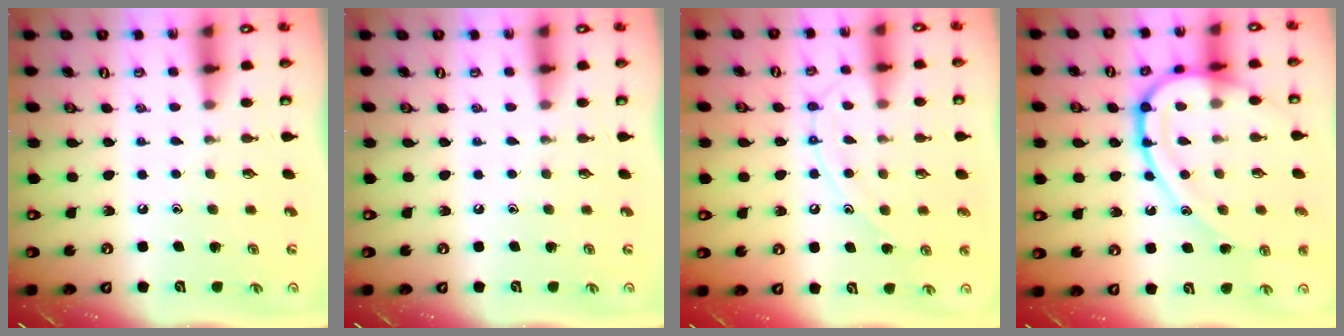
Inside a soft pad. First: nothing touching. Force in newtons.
{"total": 0.0}
{"total": 10.7, "press": 10.7, "slide": 1.0}
{"total": 18.6, "press": 18.5, "slide": 1.0}